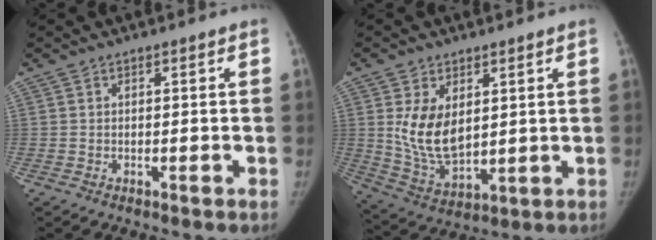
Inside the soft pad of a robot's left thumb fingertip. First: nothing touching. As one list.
[{"total": 11.1, "force": [2.6, 6.7, 8.4], "torque": [-0.136, -0.024, 0.067]}]